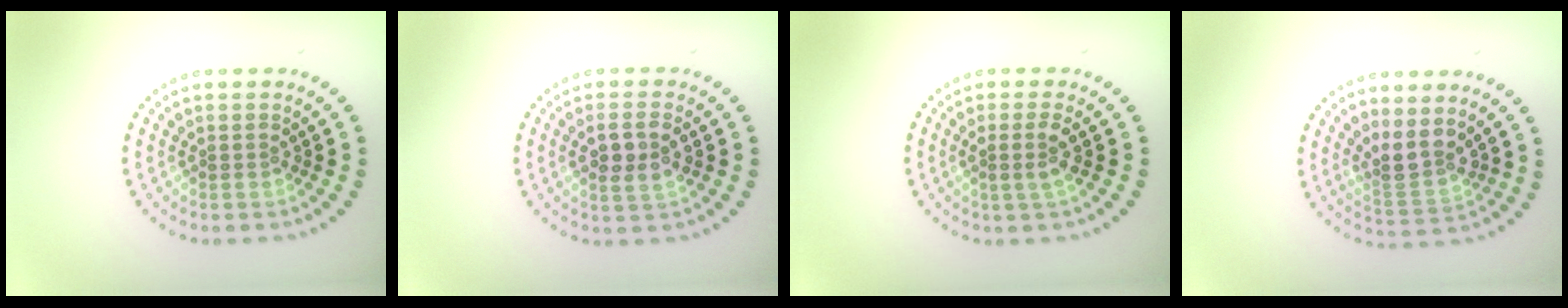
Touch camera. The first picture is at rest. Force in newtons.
{"total": 2.7, "press": 2.5, "slide": 0.9}
{"total": 1.7, "press": 1.4, "slide": 1.0}
{"total": 3.0, "press": 2.3, "slide": 1.8}